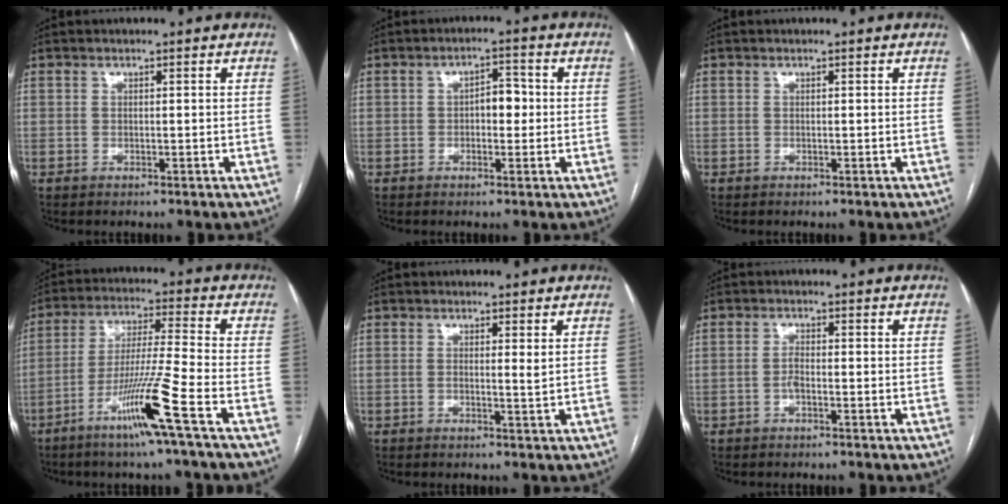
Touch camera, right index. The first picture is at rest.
{"total": 3.7, "force": [-0.2, 1.9, 3.1], "torque": [-0.043, 0.013, -0.003]}
{"total": 0.0}
{"total": 11.6, "force": [-6.0, -1.9, 9.7], "torque": [-0.182, -0.020, -0.119]}
{"total": 1.1, "force": [0.3, -0.1, 1.1], "torque": [-0.017, -0.001, 0.004]}
{"total": 1.5, "force": [-0.6, 0.5, 1.3], "torque": [-0.024, 0.003, -0.012]}